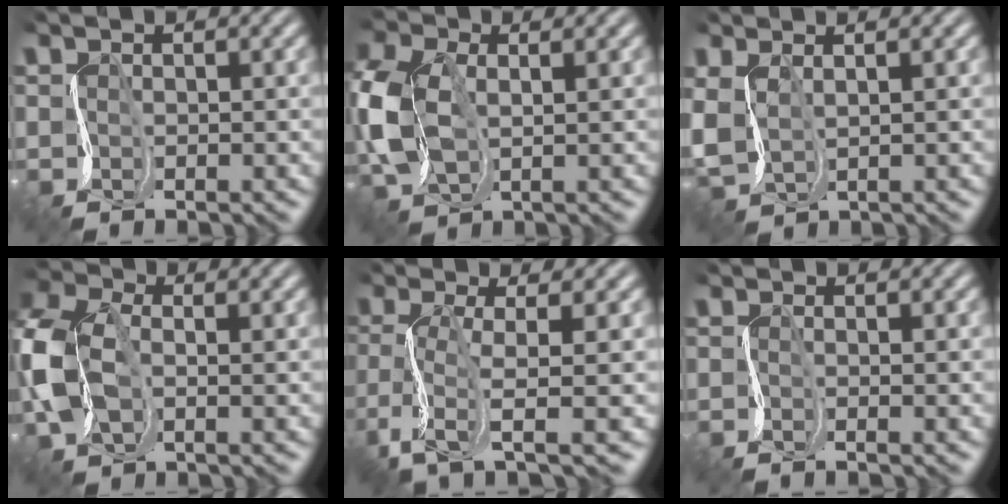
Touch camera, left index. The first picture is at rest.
{"total": 6.1, "force": [1.0, 4.0, 4.5], "torque": [-0.136, 0.004, 0.018]}
{"total": 2.2, "force": [1.0, 1.5, 1.3], "torque": [-0.040, 0.005, 0.027]}
{"total": 7.4, "force": [0.5, 5.0, 5.4], "torque": [-0.154, 0.006, -0.001]}
{"total": 3.2, "force": [-0.8, 0.5, 3.1], "torque": [-0.081, -0.006, -0.023]}
{"total": 1.4, "force": [-0.3, 0.5, 1.2], "torque": [-0.009, -0.007, -0.007]}